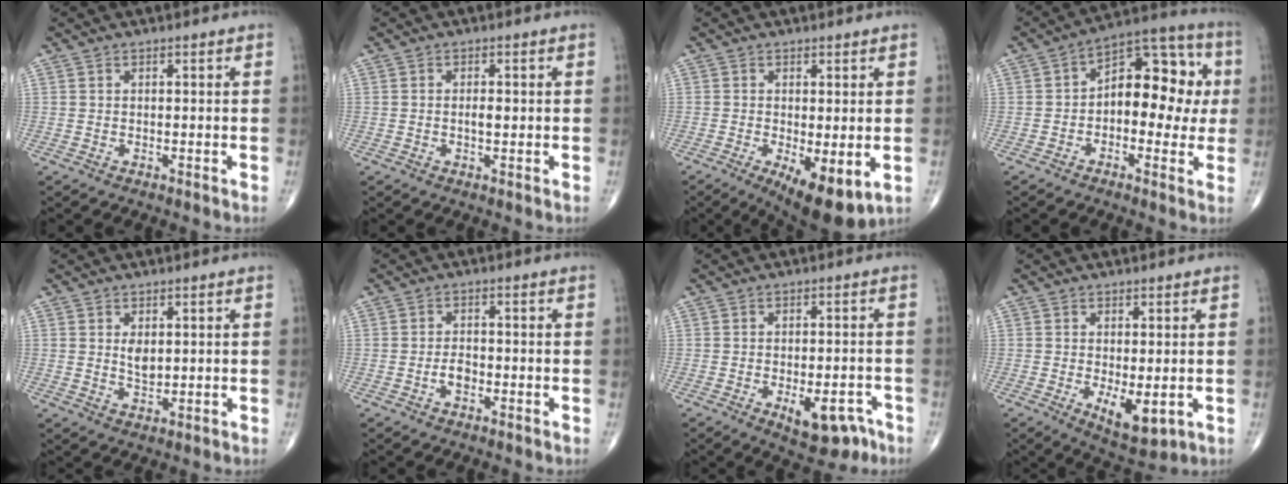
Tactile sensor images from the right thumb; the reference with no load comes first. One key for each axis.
{"total": 1.7, "fx": 0.0, "fy": 0.7, "fz": 1.6, "tx": -0.028, "ty": 0.000, "tz": -0.002}
{"total": 9.6, "fx": -2.7, "fy": 3.4, "fz": 8.5, "tx": -0.129, "ty": -0.021, "tz": -0.033}
{"total": 15.0, "fx": 0.3, "fy": 8.9, "fz": 12.1, "tx": -0.125, "ty": 0.043, "tz": -0.008}
{"total": 3.2, "fx": 0.8, "fy": 1.8, "fz": 2.5, "tx": -0.036, "ty": -0.010, "tz": 0.017}
{"total": 2.5, "fx": -1.0, "fy": 1.4, "fz": 1.9, "tx": -0.029, "ty": 0.006, "tz": -0.020}
{"total": 8.7, "fx": -4.3, "fy": 4.2, "fz": 6.3, "tx": -0.067, "ty": 0.018, "tz": -0.049}
{"total": 6.9, "fx": -1.3, "fy": 3.0, "fz": 6.0, "tx": -0.086, "ty": -0.020, "tz": -0.008}